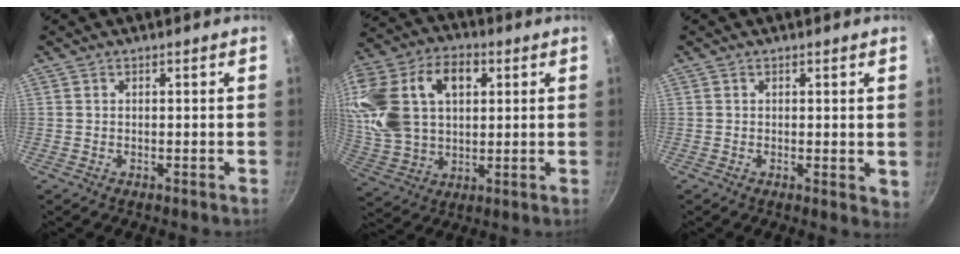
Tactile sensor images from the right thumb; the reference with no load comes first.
{"total": 22.8, "force": [5.9, 15.2, 16.0], "torque": [-0.316, 0.016, 0.107]}
{"total": 2.7, "force": [0.6, 1.2, 2.4], "torque": [-0.022, -0.004, 0.007]}